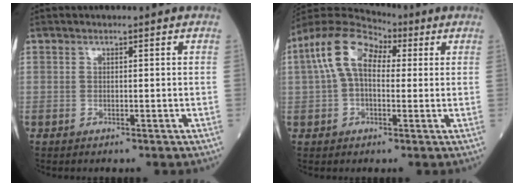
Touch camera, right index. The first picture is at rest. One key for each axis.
{"total": 11.0, "fx": 3.3, "fy": 6.2, "fz": 8.5, "tx": -0.179, "ty": 0.058, "tz": 0.053}